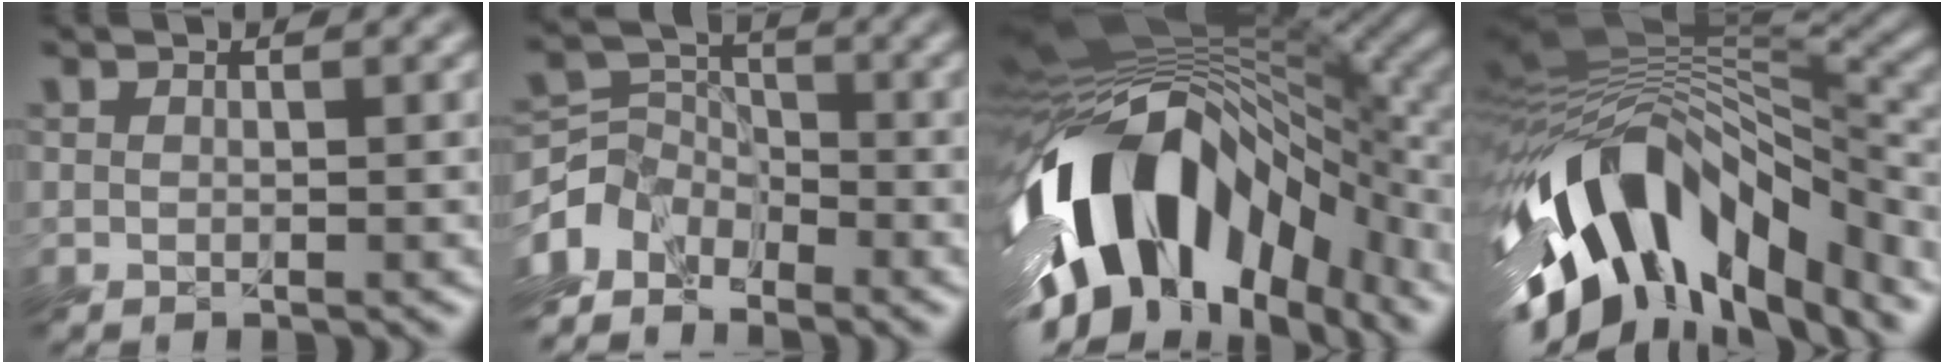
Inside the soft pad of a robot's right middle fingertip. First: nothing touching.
{"total": 5.5, "force": [-4.8, 2.5, 0.7], "torque": [-0.009, 0.002, -0.112]}
{"total": 16.1, "force": [-7.3, 8.4, 11.6], "torque": [-0.187, -0.009, -0.128]}
{"total": 14.5, "force": [-8.5, 6.9, 9.4], "torque": [-0.176, 0.011, -0.144]}